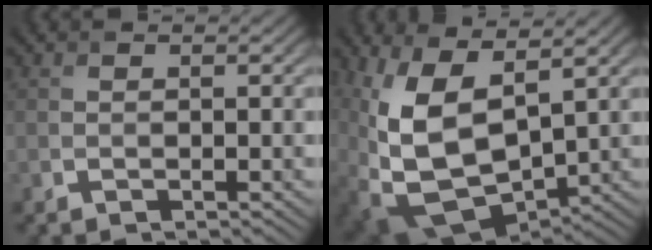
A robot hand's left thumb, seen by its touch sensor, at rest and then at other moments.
{"total": 13.4, "force": [2.4, 7.9, 10.6], "torque": [-0.257, -0.025, 0.058]}